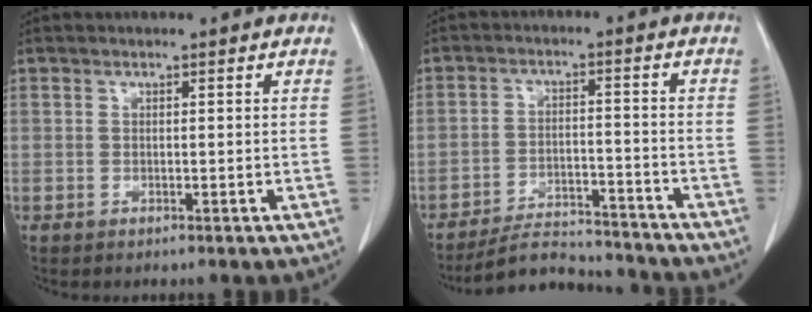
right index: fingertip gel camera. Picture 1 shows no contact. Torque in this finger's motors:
{"motor_torque": [-1.08, -0.80, -0.27, -0.15]}